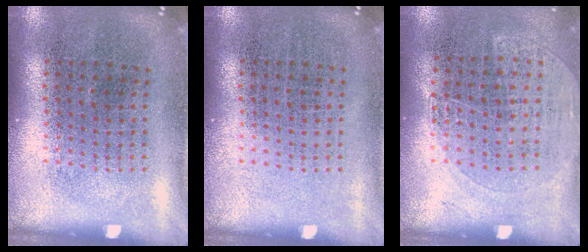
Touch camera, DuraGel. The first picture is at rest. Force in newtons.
{"total": 0.0}
{"total": 1.2, "press": 1.0, "slide": 0.7}